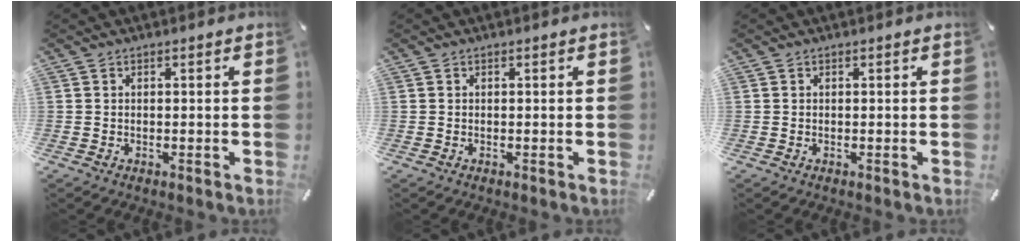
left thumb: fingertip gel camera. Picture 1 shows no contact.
{"total": 0.0}
{"total": 0.0}